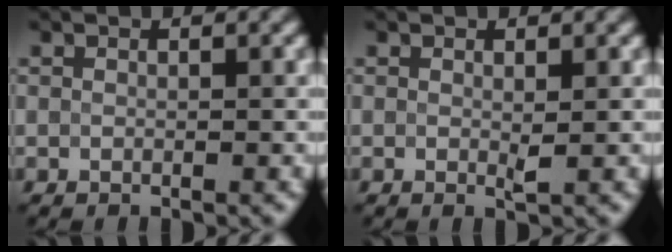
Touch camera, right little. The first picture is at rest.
{"total": 0.6, "force": [0.1, 0.0, 0.6], "torque": [-0.012, -0.003, -0.001]}